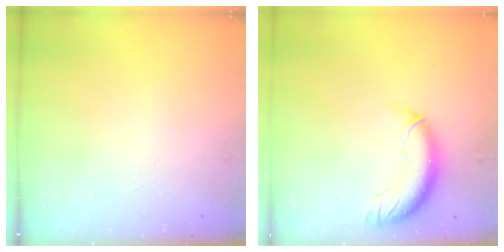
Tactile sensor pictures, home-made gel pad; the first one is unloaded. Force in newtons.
{"total": 12.0, "press": 11.7, "slide": 3.0}